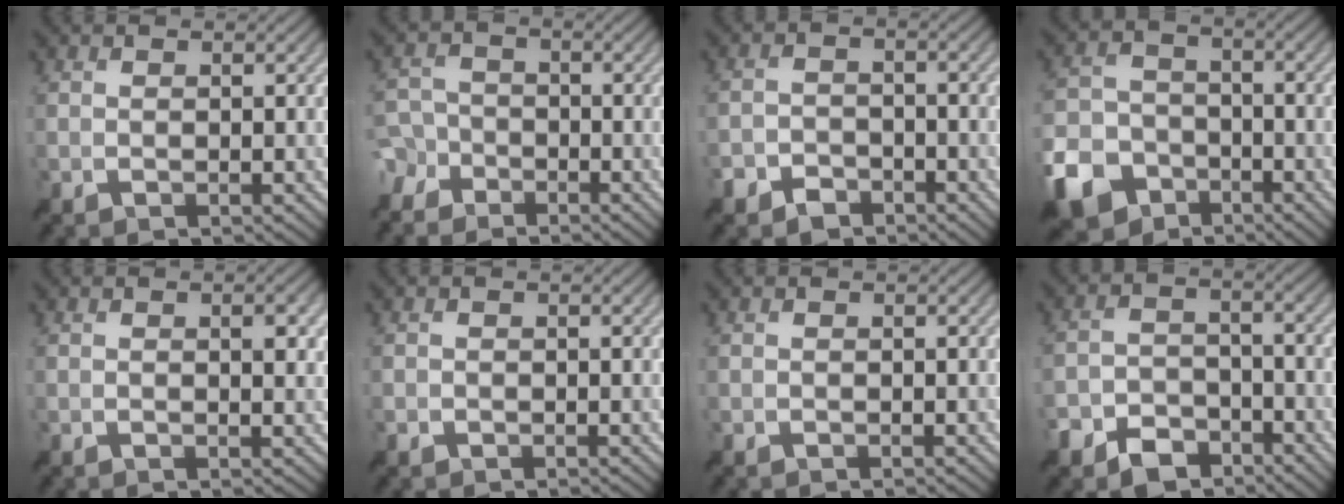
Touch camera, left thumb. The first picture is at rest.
{"total": 6.3, "force": [-3.8, 4.9, 1.1], "torque": [-0.028, -0.010, -0.095]}
{"total": 3.7, "force": [-2.9, 2.0, 1.1], "torque": [-0.018, -0.001, -0.059]}
{"total": 9.0, "force": [-5.5, 6.0, 3.8], "torque": [-0.096, -0.011, -0.124]}
{"total": 2.2, "force": [0.4, 0.6, 2.1], "torque": [-0.034, 0.002, 0.006]}
{"total": 0.7, "force": [-0.6, 0.4, 0.2], "torque": [-0.007, 0.000, -0.012]}
{"total": 0.0}
{"total": 6.5, "force": [-4.9, 3.5, 2.5], "torque": [-0.048, -0.005, -0.100]}